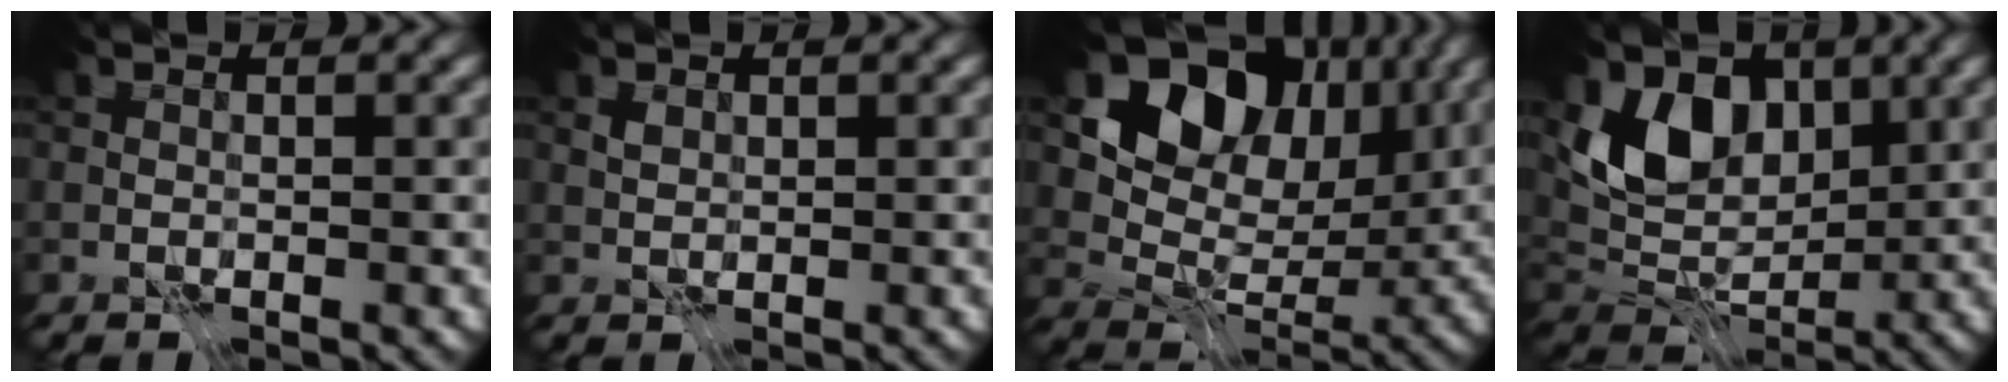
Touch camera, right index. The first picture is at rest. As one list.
[{"total": 0.7, "force": [0.2, 0.5, 0.4], "torque": [-0.006, -0.001, 0.004]}, {"total": 12.0, "force": [5.3, 8.2, 6.9], "torque": [-0.103, 0.013, 0.087]}, {"total": 6.5, "force": [2.0, 4.4, 4.4], "torque": [-0.073, -0.014, 0.024]}]